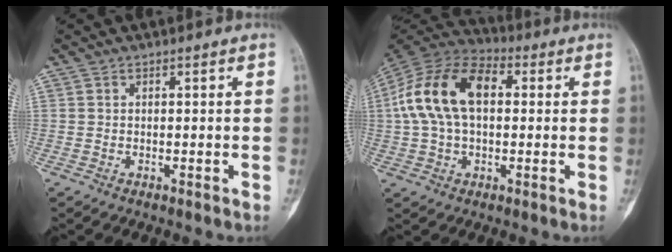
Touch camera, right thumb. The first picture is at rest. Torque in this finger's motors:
{"motor_torque": [0.16, 1.03, 1.08, -0.93, 0.51]}